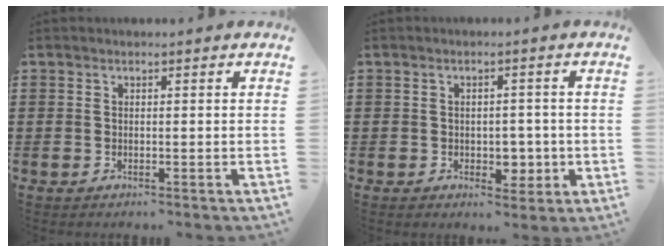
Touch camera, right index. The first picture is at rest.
{"total": 3.2, "force": [-0.6, 2.4, 2.1], "torque": [-0.035, 0.003, -0.015]}